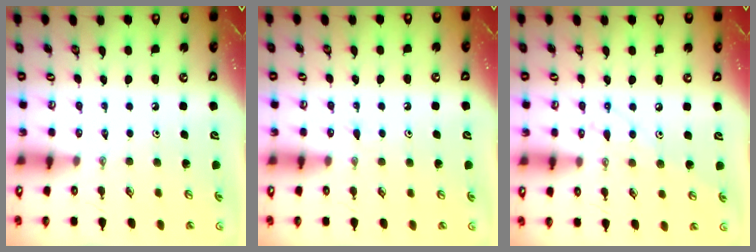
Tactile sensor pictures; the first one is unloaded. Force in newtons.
{"total": 3.1, "press": 3.1, "slide": 0.4}
{"total": 8.9, "press": 8.9, "slide": 0.7}